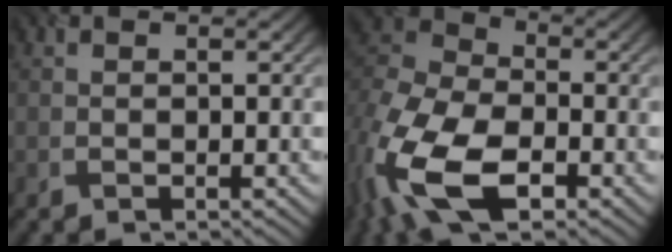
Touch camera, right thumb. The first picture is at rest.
{"total": 16.3, "force": [-7.3, 8.7, 11.7], "torque": [-0.300, -0.033, -0.151]}